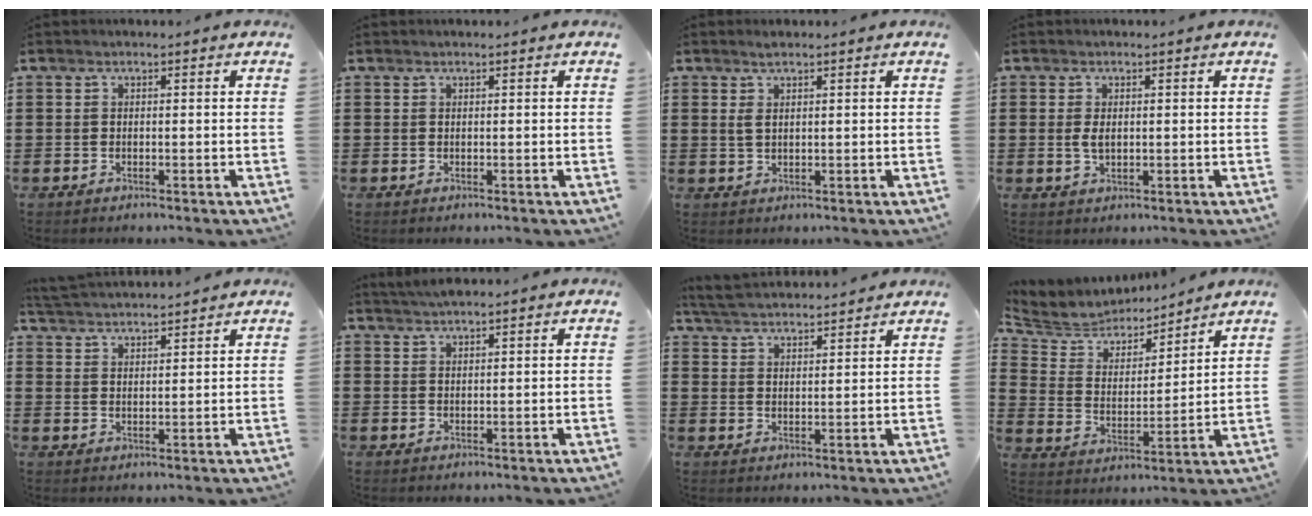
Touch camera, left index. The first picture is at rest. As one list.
[{"total": 0.0}, {"total": 2.2, "force": [1.1, 0.7, 1.7], "torque": [-0.037, 0.005, 0.019]}, {"total": 2.3, "force": [0.2, 1.2, 1.9], "torque": [-0.048, 0.001, 0.000]}, {"total": 3.1, "force": [3.1, -0.2, 0.0], "torque": [-0.012, -0.013, 0.056]}, {"total": 2.0, "force": [1.8, 0.0, 0.8], "torque": [-0.019, 0.002, 0.035]}, {"total": 4.1, "force": [4.0, 0.0, 0.6], "torque": [-0.028, -0.017, 0.071]}, {"total": 5.6, "force": [5.4, 1.5, 0.4], "torque": [-0.045, -0.037, 0.089]}]